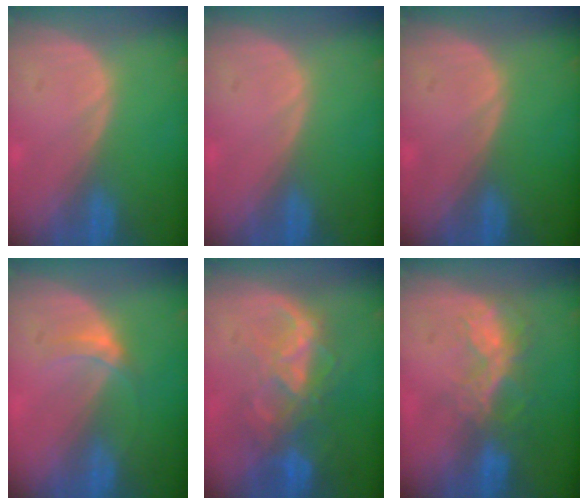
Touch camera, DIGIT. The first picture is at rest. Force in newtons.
{"total": 0.0}
{"total": 0.0}
{"total": 2.9, "press": 2.5, "slide": 1.5}
{"total": 8.7, "press": 7.5, "slide": 4.3}
{"total": 6.8, "press": 5.8, "slide": 3.4}